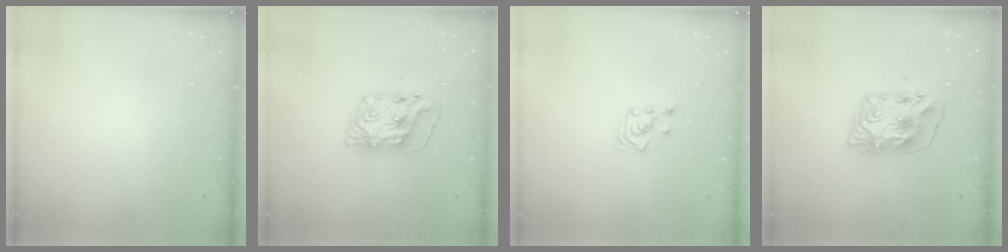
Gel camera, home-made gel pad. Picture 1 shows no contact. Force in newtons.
{"total": 9.3, "press": 9.3, "slide": 0.9}
{"total": 3.4, "press": 3.3, "slide": 0.9}
{"total": 9.4, "press": 9.4, "slide": 0.8}